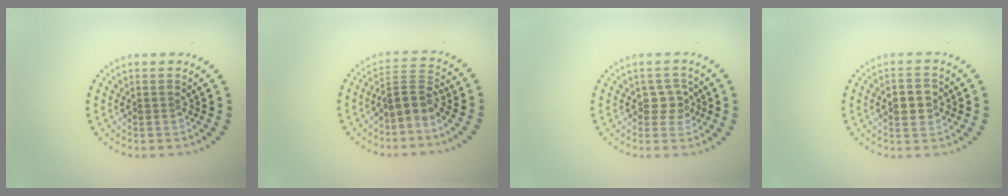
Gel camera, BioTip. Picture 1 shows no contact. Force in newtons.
{"total": 2.8, "press": 2.1, "slide": 1.9}
{"total": 1.7, "press": 1.5, "slide": 0.8}
{"total": 2.3, "press": 2.2, "slide": 0.2}